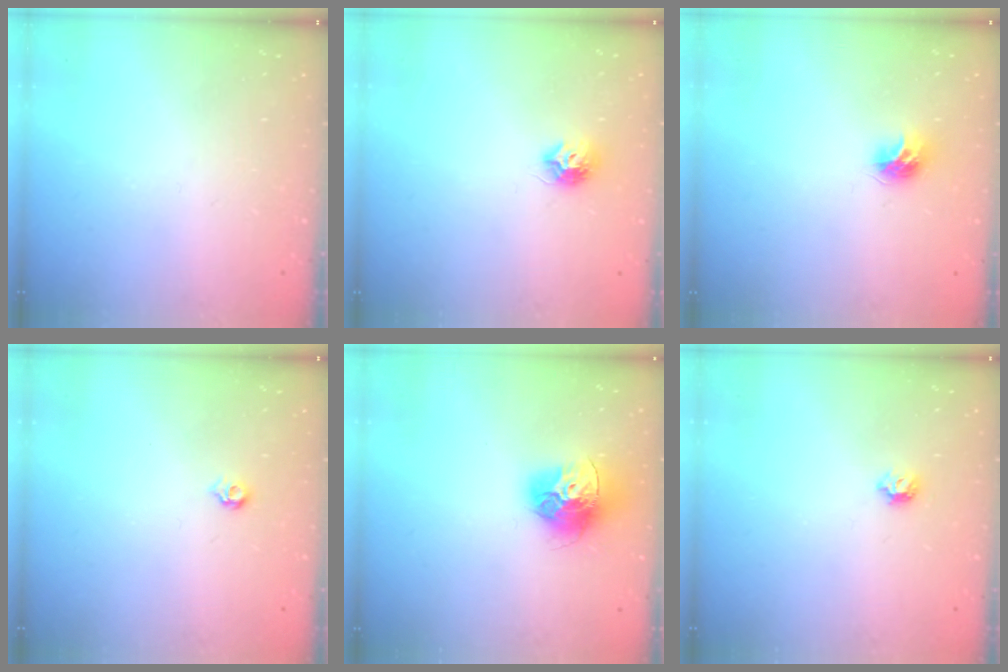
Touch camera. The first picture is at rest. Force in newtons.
{"total": 7.5, "press": 7.5, "slide": 0.7}
{"total": 7.8, "press": 7.8, "slide": 0.4}
{"total": 4.2, "press": 4.1, "slide": 0.8}
{"total": 15.3, "press": 15.2, "slide": 1.7}
{"total": 5.9, "press": 5.8, "slide": 0.9}